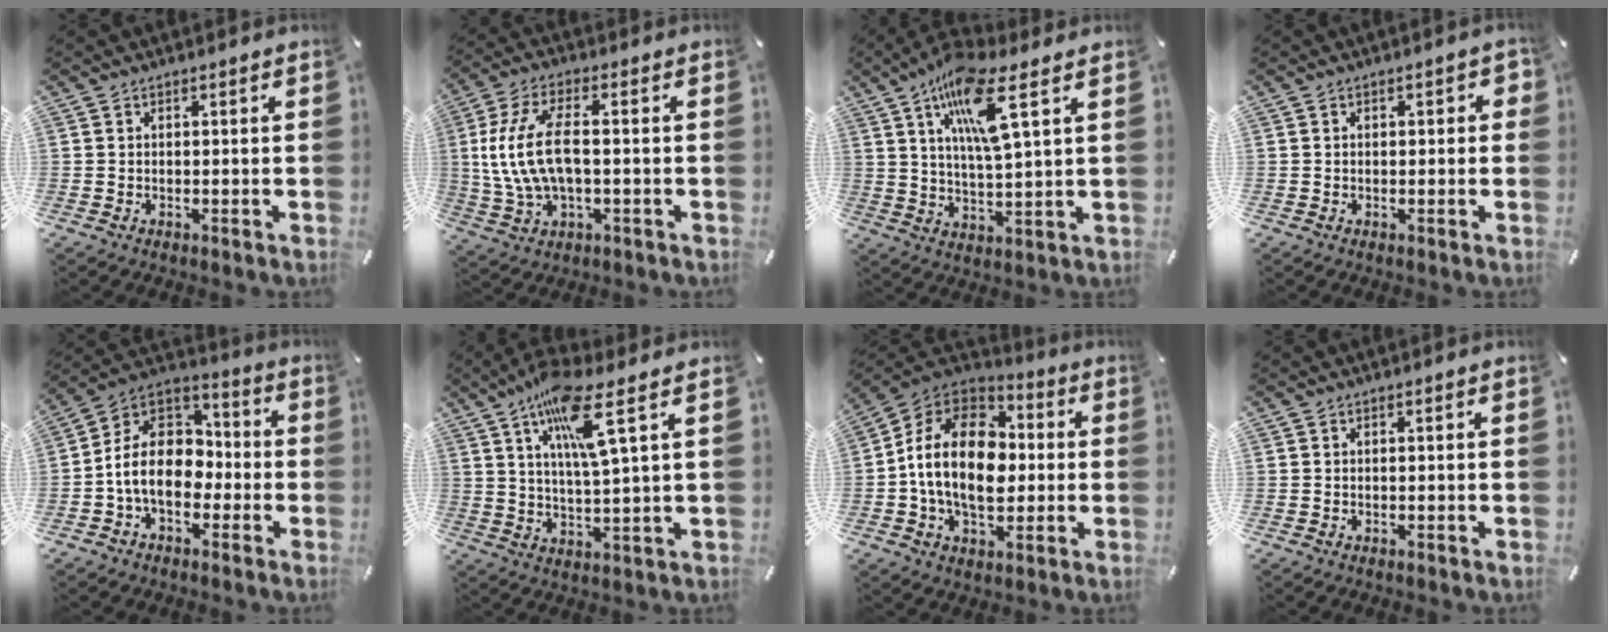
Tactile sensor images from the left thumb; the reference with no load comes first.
{"total": 13.0, "force": [0.1, 6.3, 11.4], "torque": [-0.240, -0.003, 0.001]}
{"total": 13.3, "force": [6.8, 2.8, 11.2], "torque": [-0.203, -0.014, 0.112]}
{"total": 1.7, "force": [-0.2, 1.1, 1.3], "torque": [-0.015, 0.004, -0.007]}
{"total": 12.7, "force": [-3.5, 9.5, 7.6], "torque": [-0.167, 0.013, -0.068]}
{"total": 12.3, "force": [6.3, 1.3, 10.5], "torque": [-0.198, -0.012, 0.103]}
{"total": 19.0, "force": [-1.7, 13.6, 13.1], "torque": [-0.264, 0.019, -0.038]}
{"total": 0.0}